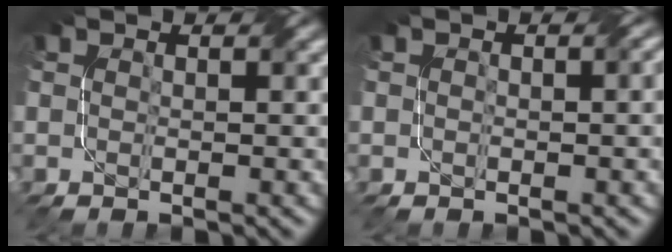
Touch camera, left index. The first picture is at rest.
{"total": 1.8, "force": [0.0, 0.7, 1.6], "torque": [-0.021, -0.001, 0.002]}